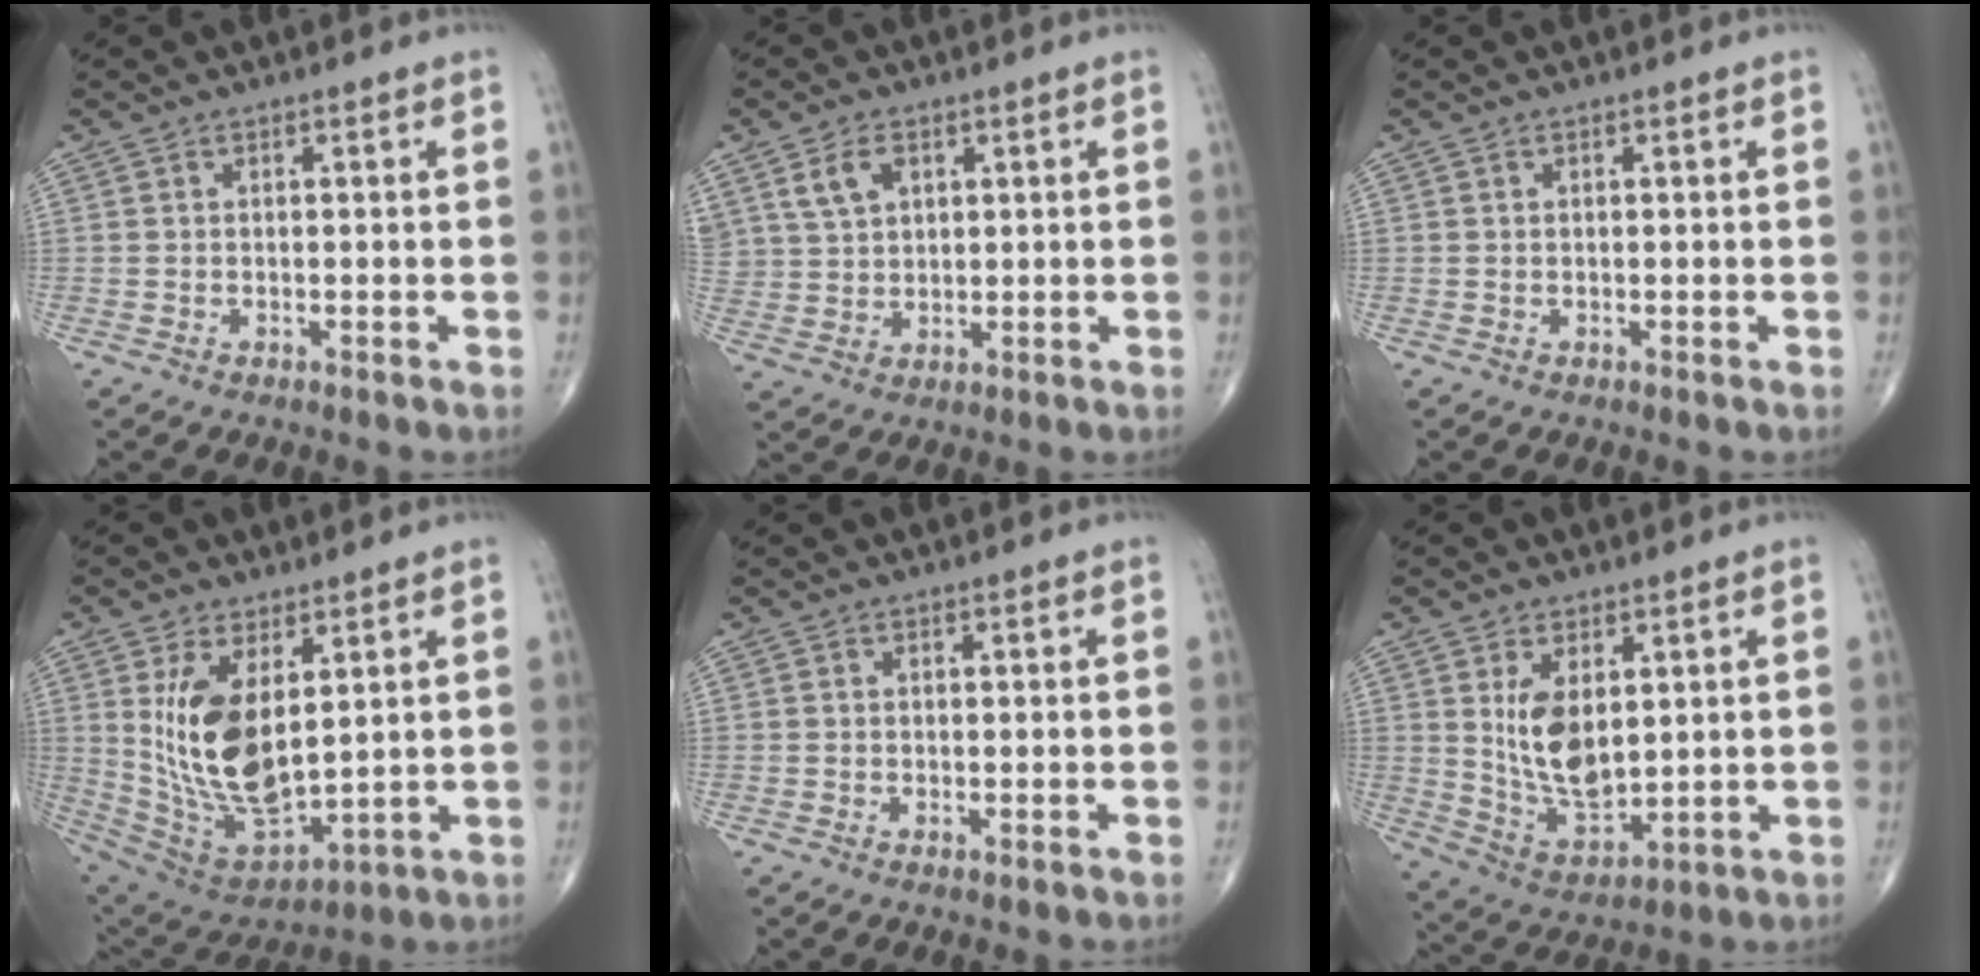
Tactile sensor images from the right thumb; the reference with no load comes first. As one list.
[{"total": 6.0, "force": [2.8, 4.0, 3.4], "torque": [-0.053, -0.010, 0.060]}, {"total": 0.0}, {"total": 16.8, "force": [3.8, 8.5, 14.0], "torque": [-0.250, -0.025, 0.097]}, {"total": 0.5, "force": [-0.2, 0.1, 0.5], "torque": [-0.012, -0.004, -0.005]}, {"total": 11.0, "force": [2.6, 6.0, 8.9], "torque": [-0.144, -0.025, 0.066]}]